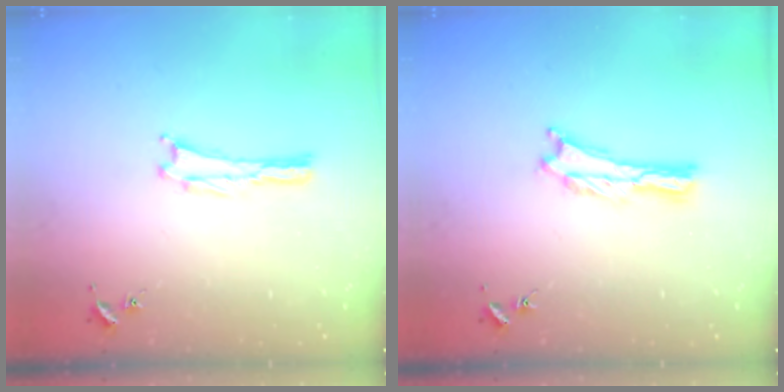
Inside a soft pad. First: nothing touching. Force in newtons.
{"total": 0.6, "press": 0.6, "slide": 0.2}